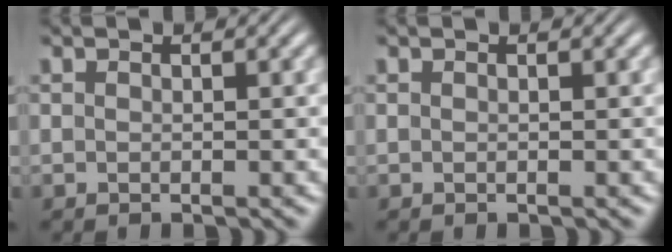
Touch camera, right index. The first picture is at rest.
{"total": 0.0}